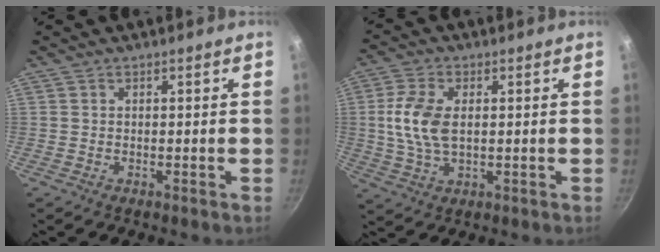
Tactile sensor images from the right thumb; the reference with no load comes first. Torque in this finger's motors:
{"motor_torque": [1.18, 0.97, 1.12, -0.49, 0.36]}